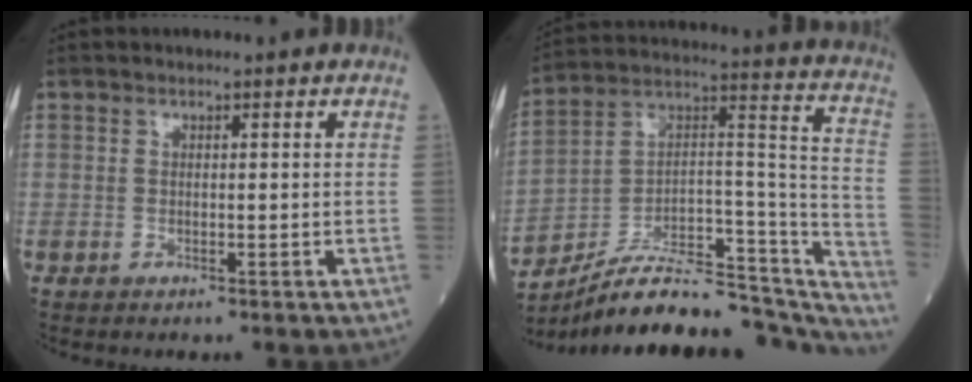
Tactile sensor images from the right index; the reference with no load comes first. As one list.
[{"total": 27.7, "force": [-24.3, 7.2, 11.3], "torque": [-0.125, 0.047, -0.356]}]